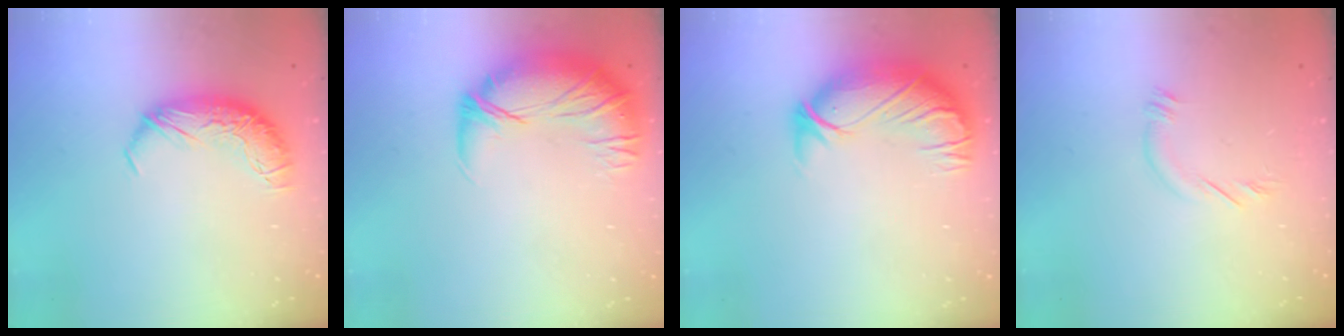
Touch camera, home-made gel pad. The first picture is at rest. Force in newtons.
{"total": 2.7, "press": 0.4, "slide": 2.7}
{"total": 3.0, "press": 0.3, "slide": 3.0}
{"total": 5.5, "press": 5.5, "slide": 1.0}